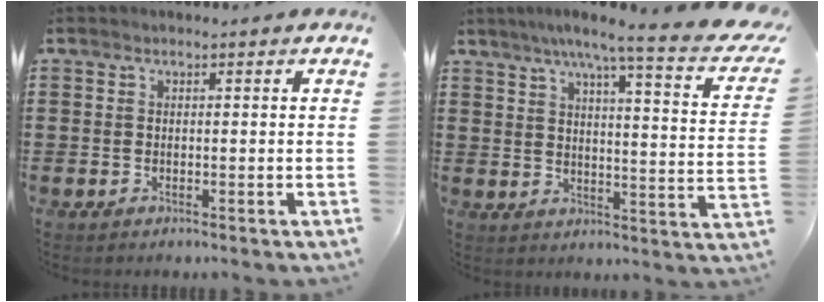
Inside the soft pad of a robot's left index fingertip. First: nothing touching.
{"total": 7.4, "force": [5.7, -0.5, 4.7], "torque": [-0.097, -0.042, 0.086]}